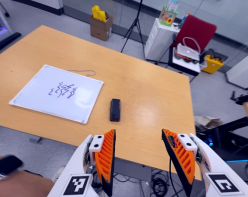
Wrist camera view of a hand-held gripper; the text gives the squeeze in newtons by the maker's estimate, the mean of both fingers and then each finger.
{"total": 0.0}